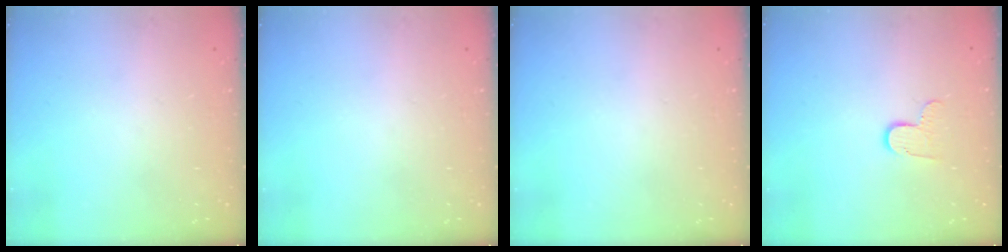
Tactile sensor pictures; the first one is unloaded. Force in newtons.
{"total": 0.0}
{"total": 0.0}
{"total": 6.7, "press": 6.7, "slide": 0.4}